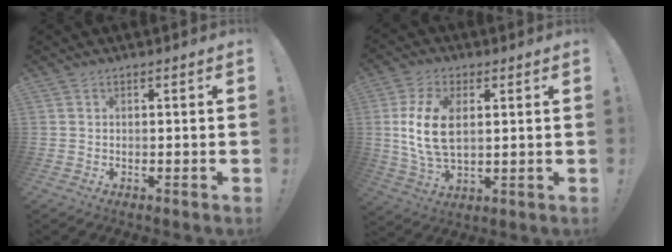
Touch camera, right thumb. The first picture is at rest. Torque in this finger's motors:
{"motor_torque": [0.80, 2.22, 0.74, -0.56, 0.52]}